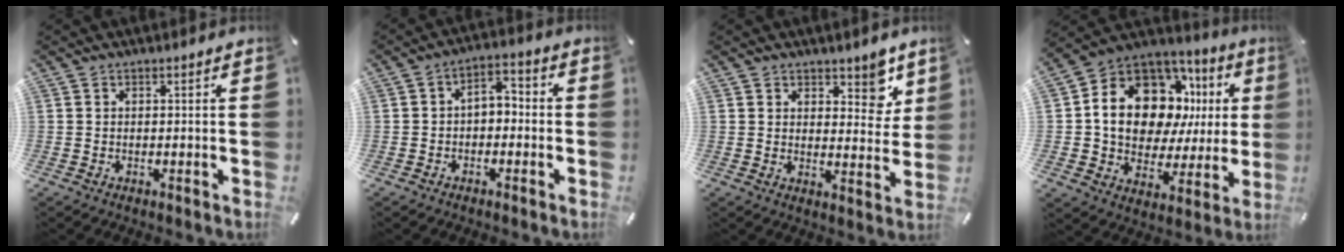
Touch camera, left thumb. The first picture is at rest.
{"total": 3.8, "force": [-2.2, 2.5, 1.8], "torque": [-0.033, 0.015, -0.045]}
{"total": 6.5, "force": [4.6, 3.7, 2.7], "torque": [-0.012, -0.029, 0.074]}
{"total": 17.3, "force": [5.1, 12.4, 11.0], "torque": [-0.195, -0.040, 0.090]}